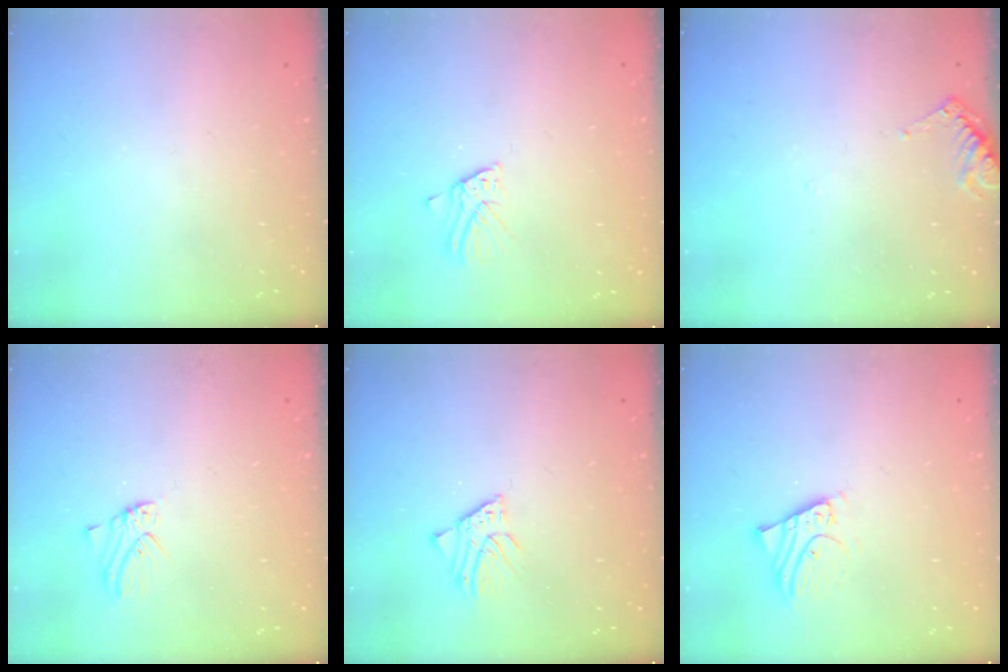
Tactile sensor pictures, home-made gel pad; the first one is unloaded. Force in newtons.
{"total": 1.9, "press": 1.9, "slide": 0.1}
{"total": 4.8, "press": 4.8, "slide": 0.6}
{"total": 0.9, "press": 0.9, "slide": 0.1}
{"total": 1.4, "press": 1.4, "slide": 0.0}
{"total": 4.1, "press": 4.1, "slide": 0.4}